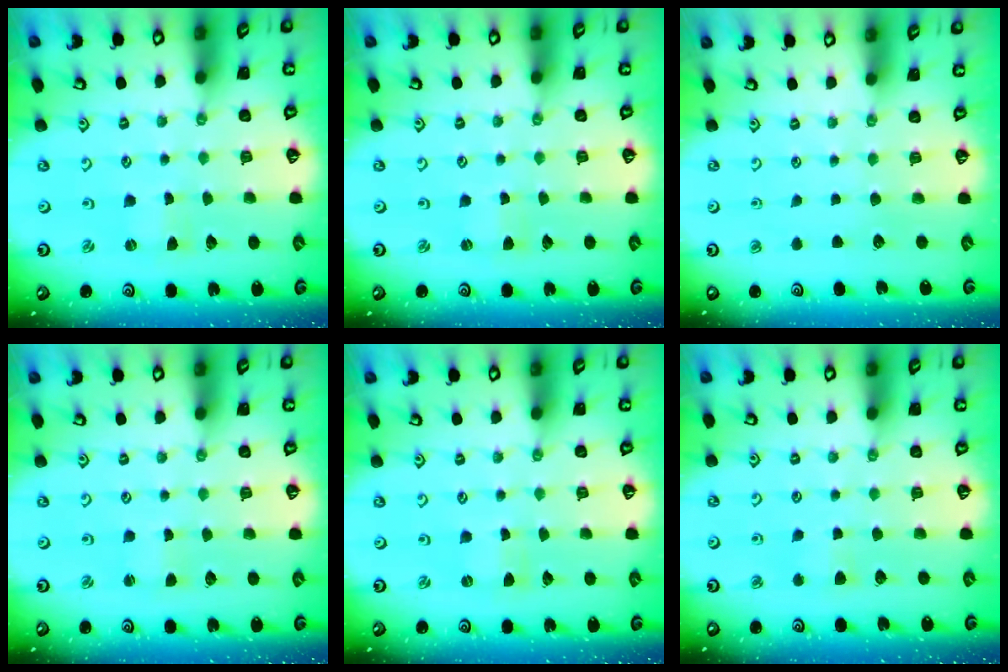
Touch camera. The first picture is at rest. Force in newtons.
{"total": 1.7, "press": 1.7, "slide": 0.3}
{"total": 0.0}
{"total": 0.9, "press": 0.9, "slide": 0.1}
{"total": 0.0}
{"total": 2.8, "press": 2.7, "slide": 0.5}